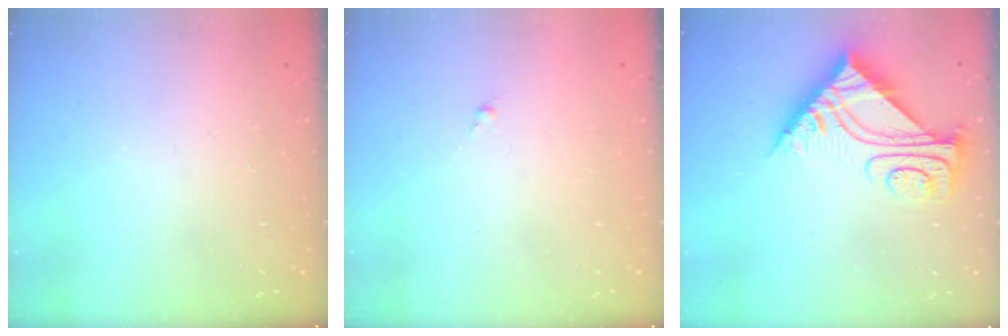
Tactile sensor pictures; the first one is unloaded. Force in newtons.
{"total": 0.5, "press": 0.4, "slide": 0.4}
{"total": 8.9, "press": 8.8, "slide": 0.7}